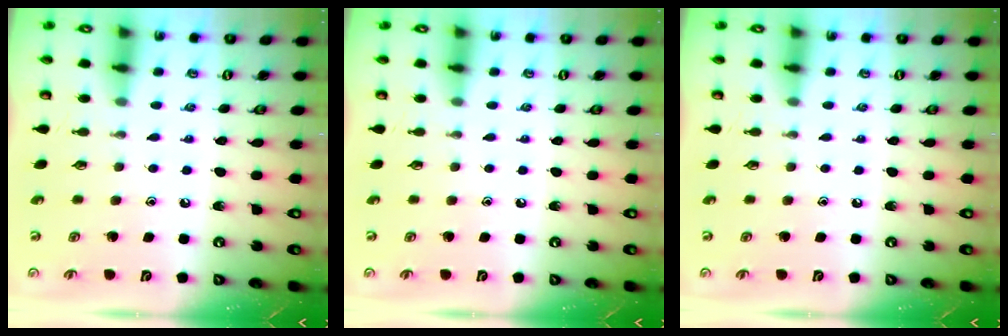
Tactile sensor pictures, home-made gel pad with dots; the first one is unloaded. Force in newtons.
{"total": 0.0}
{"total": 0.0}